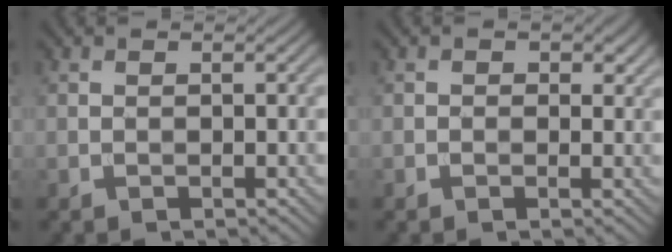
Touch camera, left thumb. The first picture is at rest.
{"total": 1.2, "force": [0.3, 1.0, 0.6], "torque": [-0.008, -0.006, 0.001]}